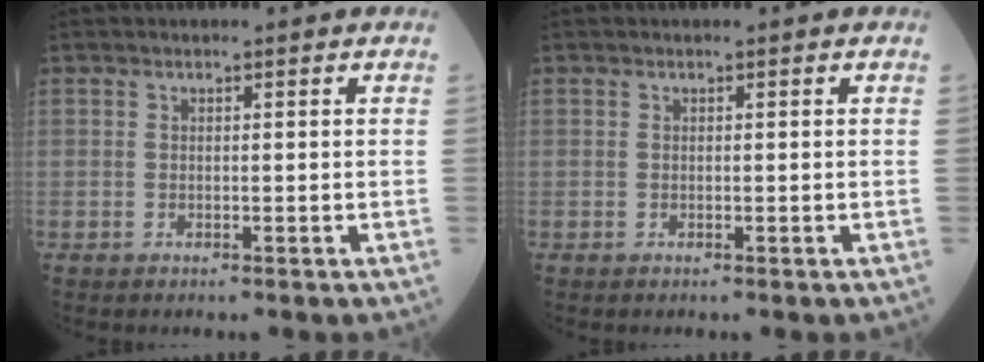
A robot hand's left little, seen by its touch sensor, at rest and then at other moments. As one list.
[{"total": 0.0}]